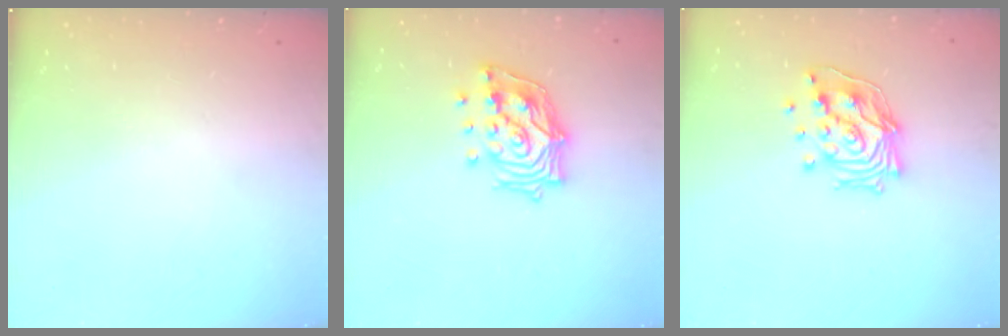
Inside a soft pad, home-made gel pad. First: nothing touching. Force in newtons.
{"total": 14.8, "press": 14.7, "slide": 2.0}
{"total": 14.9, "press": 14.8, "slide": 1.4}